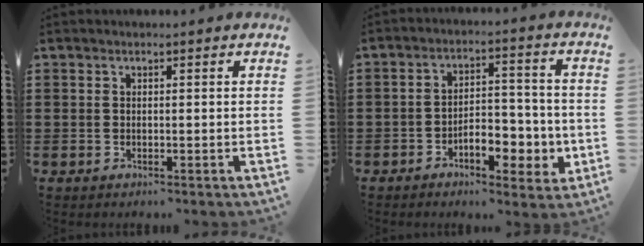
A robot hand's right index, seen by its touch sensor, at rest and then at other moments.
{"total": 6.9, "force": [-2.8, 3.7, 5.1], "torque": [-0.069, 0.008, -0.052]}